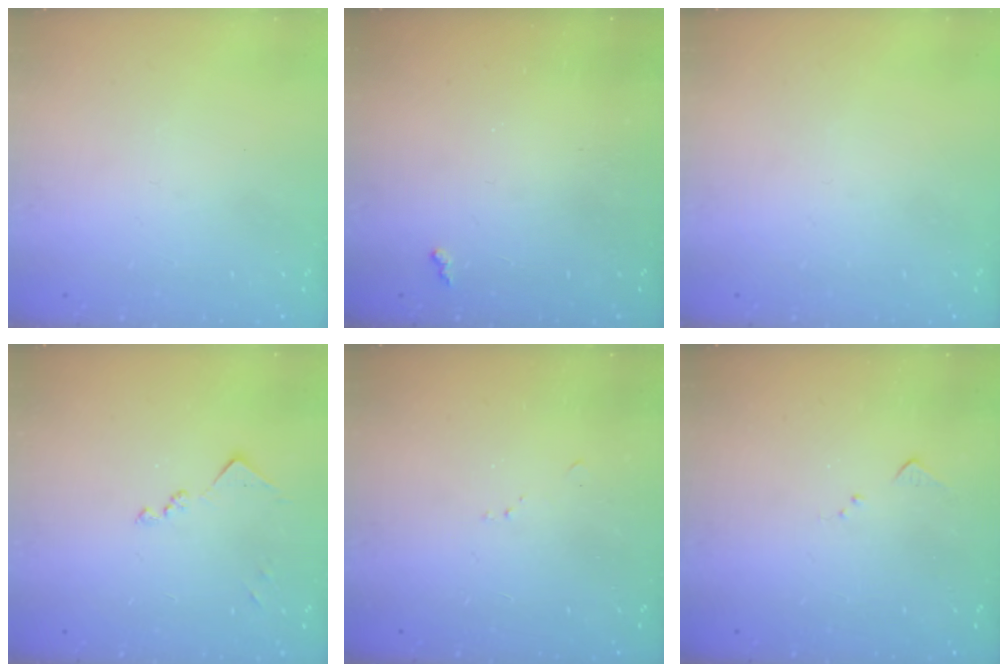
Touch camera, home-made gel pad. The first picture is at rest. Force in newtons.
{"total": 1.9, "press": 1.9, "slide": 0.5}
{"total": 0.0}
{"total": 8.1, "press": 8.0, "slide": 0.3}
{"total": 6.4, "press": 6.4, "slide": 0.8}
{"total": 4.1, "press": 4.1, "slide": 0.6}